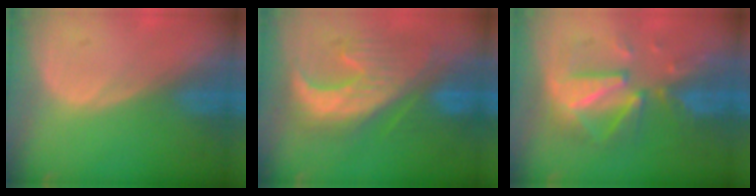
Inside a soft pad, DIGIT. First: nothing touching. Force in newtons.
{"total": 10.5, "press": 10.2, "slide": 2.5}
{"total": 8.8, "press": 8.8, "slide": 0.4}